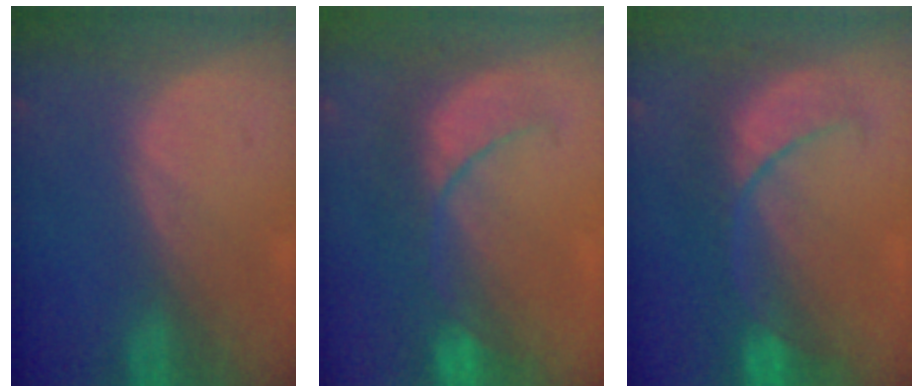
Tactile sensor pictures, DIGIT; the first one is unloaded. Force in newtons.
{"total": 8.2, "press": 8.1, "slide": 0.8}
{"total": 8.4, "press": 8.4, "slide": 0.2}